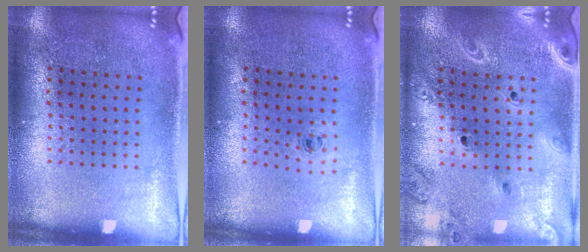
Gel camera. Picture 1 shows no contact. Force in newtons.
{"total": 0.6, "press": 0.3, "slide": 0.5}
{"total": 2.1, "press": 1.9, "slide": 0.9}